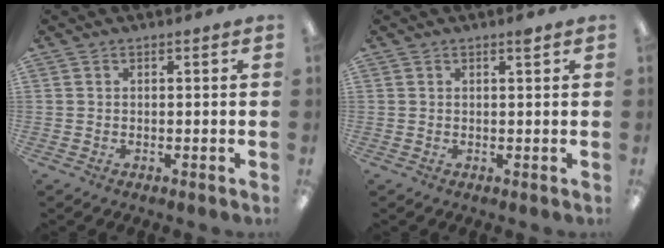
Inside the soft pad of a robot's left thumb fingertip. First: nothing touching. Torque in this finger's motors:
{"motor_torque": [0.22, 0.14, -0.01, 0.01, 0.08]}